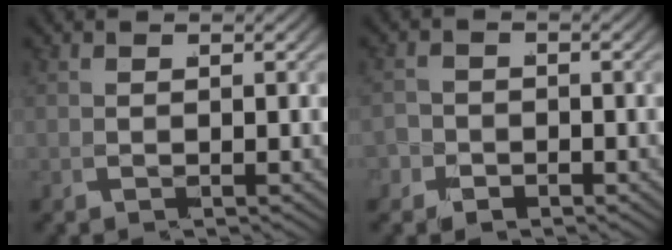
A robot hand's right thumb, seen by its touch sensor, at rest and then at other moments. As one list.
[{"total": 2.1, "force": [-1.3, 1.6, 0.2], "torque": [-0.005, -0.011, -0.021]}]